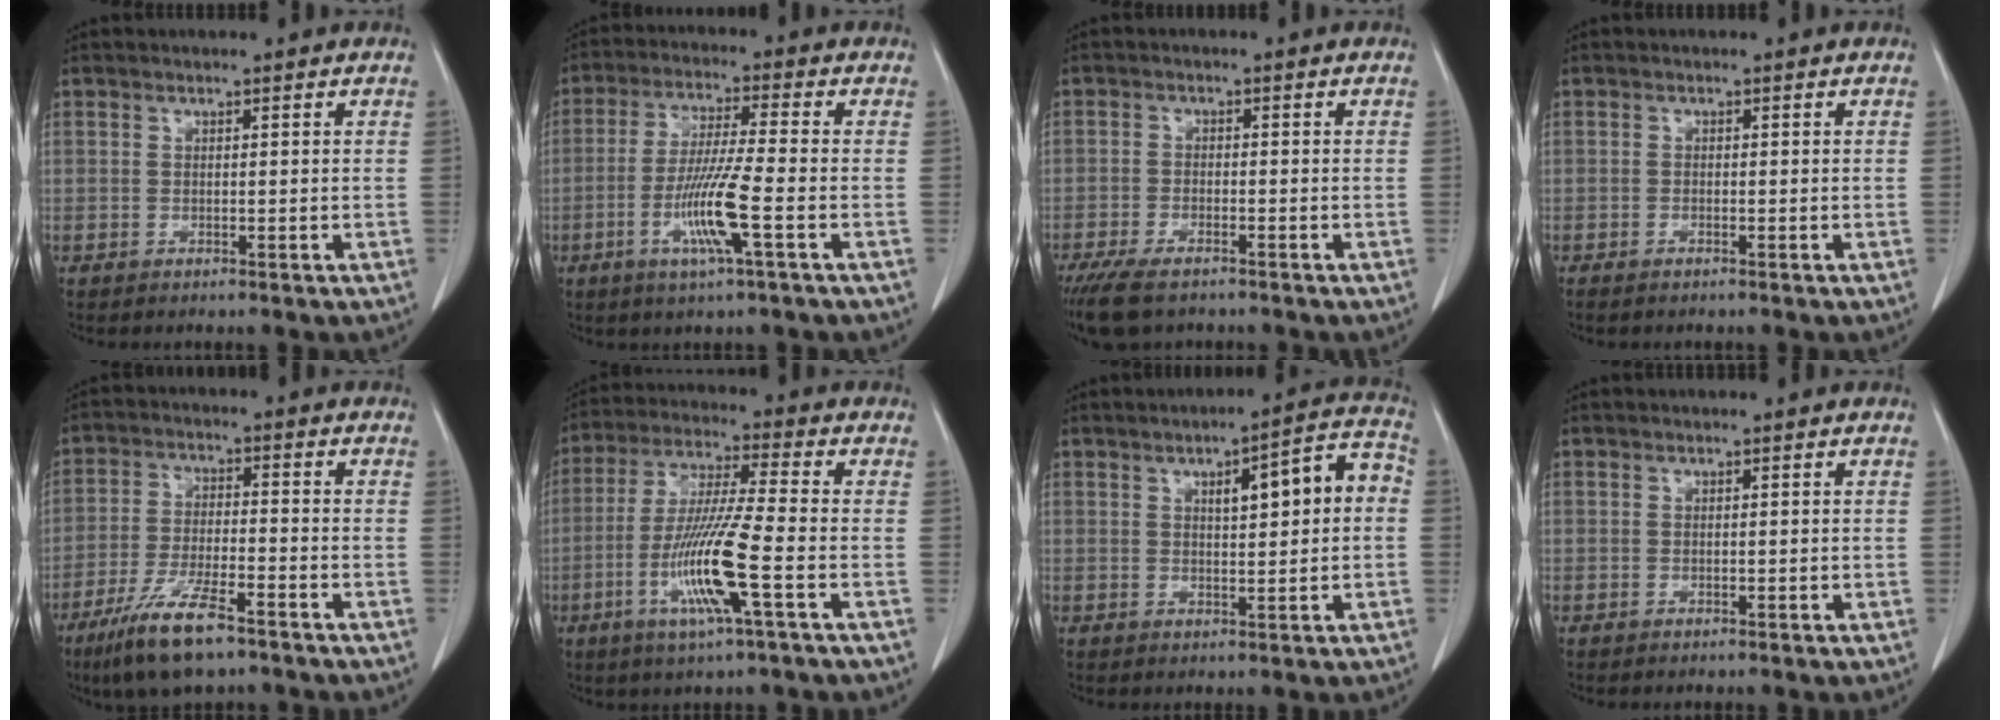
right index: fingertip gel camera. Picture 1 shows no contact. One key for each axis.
{"total": 9.9, "fx": -3.3, "fy": -0.1, "fz": 9.3, "tx": -0.185, "ty": -0.012, "tz": -0.065}
{"total": 8.0, "fx": -6.0, "fy": 2.9, "fz": 4.4, "tx": -0.081, "ty": -0.014, "tz": -0.101}
{"total": 1.2, "fx": -0.7, "fy": 0.5, "fz": 0.7, "tx": -0.019, "ty": -0.001, "tz": -0.010}
{"total": 11.3, "fx": -7.5, "fy": 2.5, "fz": 8.0, "tx": -0.160, "ty": -0.019, "tz": -0.131}
{"total": 13.2, "fx": -4.3, "fy": 0.2, "fz": 12.5, "tx": -0.253, "ty": -0.015, "tz": -0.084}
{"total": 9.6, "fx": 1.5, "fy": 2.6, "fz": 9.1, "tx": -0.125, "ty": 0.034, "tz": 0.023}
{"total": 0.7, "fx": -0.1, "fy": 0.4, "fz": 0.5, "tx": -0.015, "ty": 0.001, "tz": 0.000}